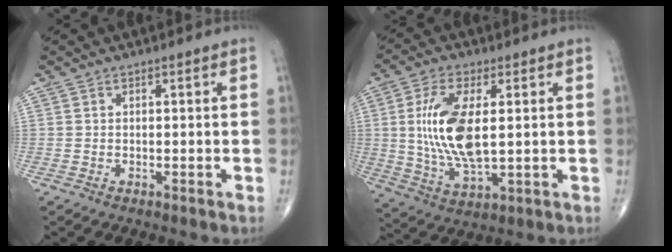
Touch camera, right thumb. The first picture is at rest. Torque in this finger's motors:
{"motor_torque": [1.04, 3.13, 1.70, 0.09, 0.20]}